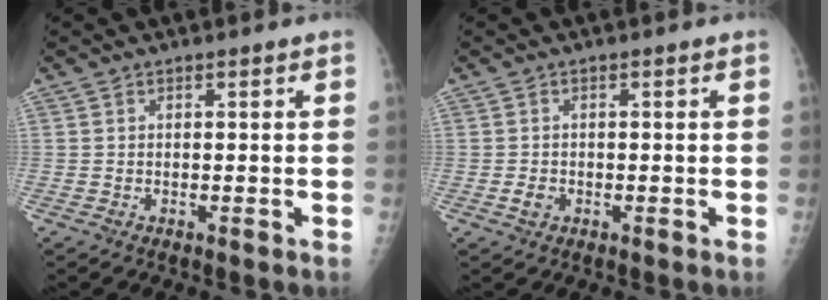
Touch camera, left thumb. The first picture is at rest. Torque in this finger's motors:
{"motor_torque": [0.10, 0.38, 0.31, -0.08, 0.00]}